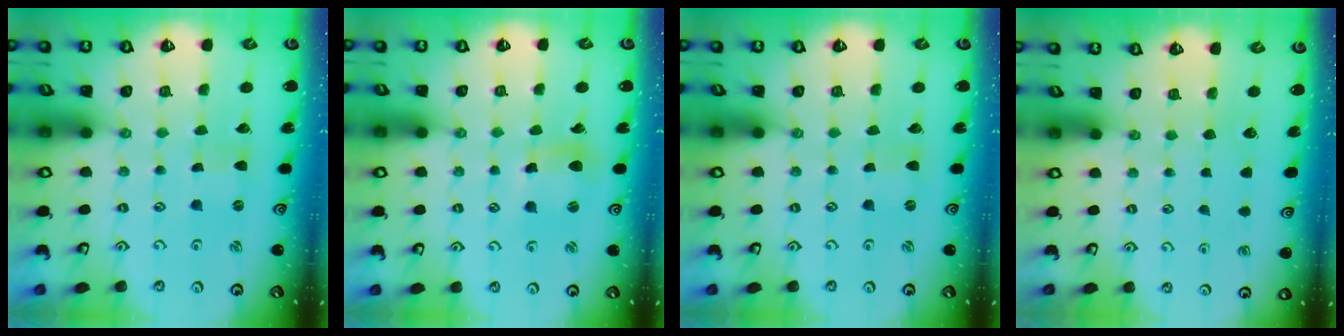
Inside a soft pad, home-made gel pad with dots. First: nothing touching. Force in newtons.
{"total": 8.1, "press": 8.0, "slide": 1.0}
{"total": 0.0}
{"total": 0.0}